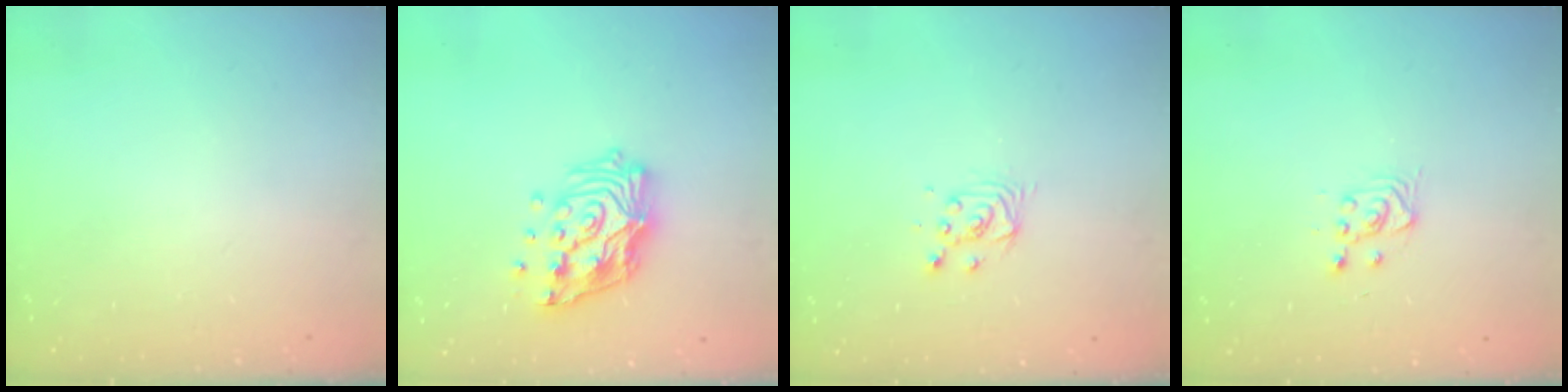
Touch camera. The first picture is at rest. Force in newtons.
{"total": 16.1, "press": 16.0, "slide": 2.3}
{"total": 3.8, "press": 3.7, "slide": 0.5}
{"total": 3.3, "press": 3.1, "slide": 1.1}